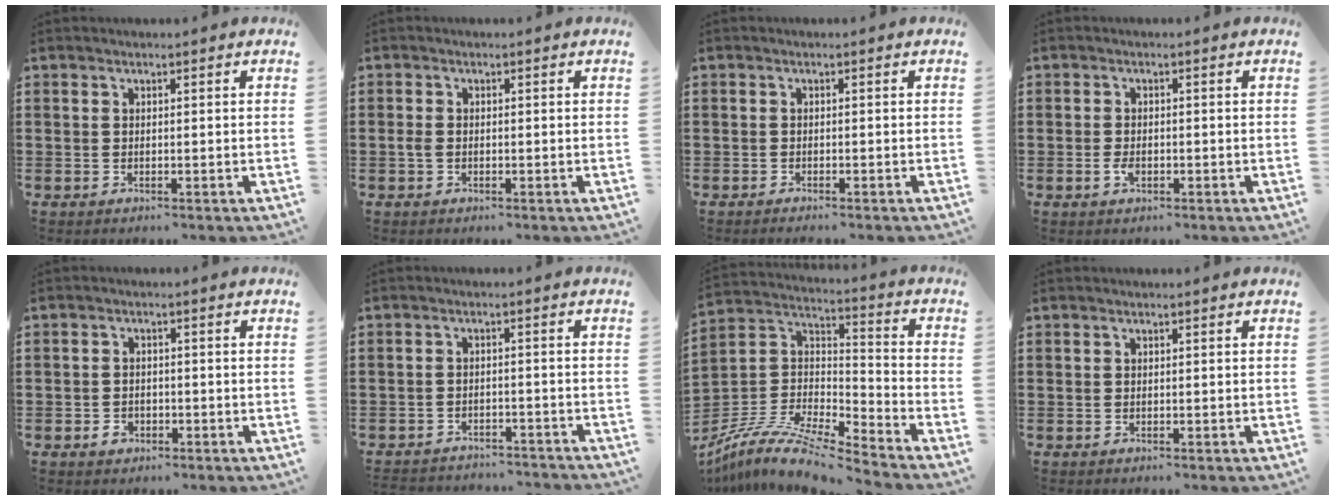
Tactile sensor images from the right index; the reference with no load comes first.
{"total": 1.2, "force": [-0.4, 0.8, 0.9], "torque": [-0.027, -0.003, -0.009]}
{"total": 0.8, "force": [-0.8, -0.1, 0.1], "torque": [-0.004, -0.003, -0.015]}
{"total": 1.8, "force": [-0.6, 0.8, 1.5], "torque": [-0.037, -0.007, -0.012]}
{"total": 1.7, "force": [-0.9, 1.1, 0.8], "torque": [-0.019, -0.004, -0.018]}
{"total": 2.8, "force": [-2.8, 0.2, 0.0], "torque": [-0.007, -0.002, -0.060]}
{"total": 9.9, "force": [-8.6, 1.8, 4.5], "torque": [-0.101, 0.006, -0.177]}
{"total": 0.0}